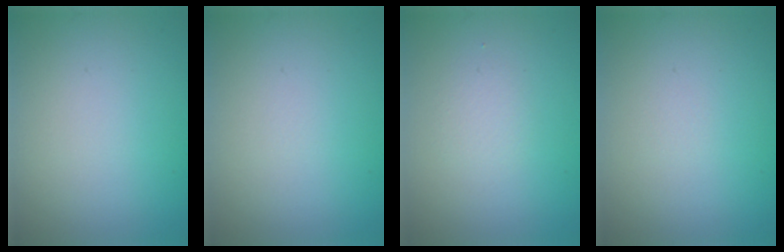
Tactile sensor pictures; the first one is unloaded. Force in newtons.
{"total": 0.0}
{"total": 0.9, "press": 0.9, "slide": 0.2}
{"total": 0.0}